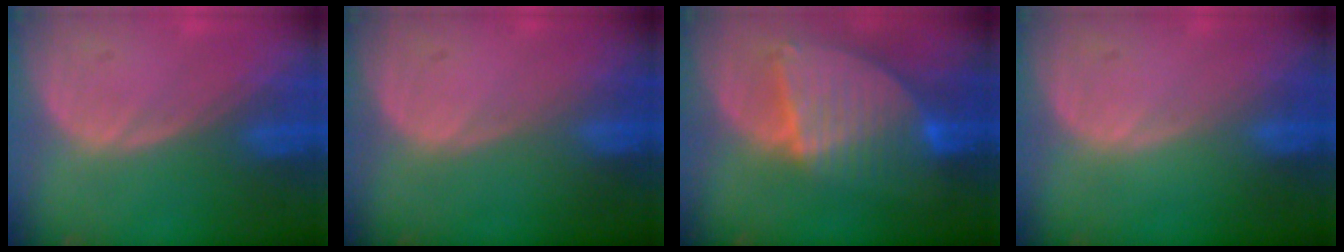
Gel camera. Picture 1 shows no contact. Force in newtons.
{"total": 0.0}
{"total": 8.7, "press": 7.5, "slide": 4.4}
{"total": 0.0}